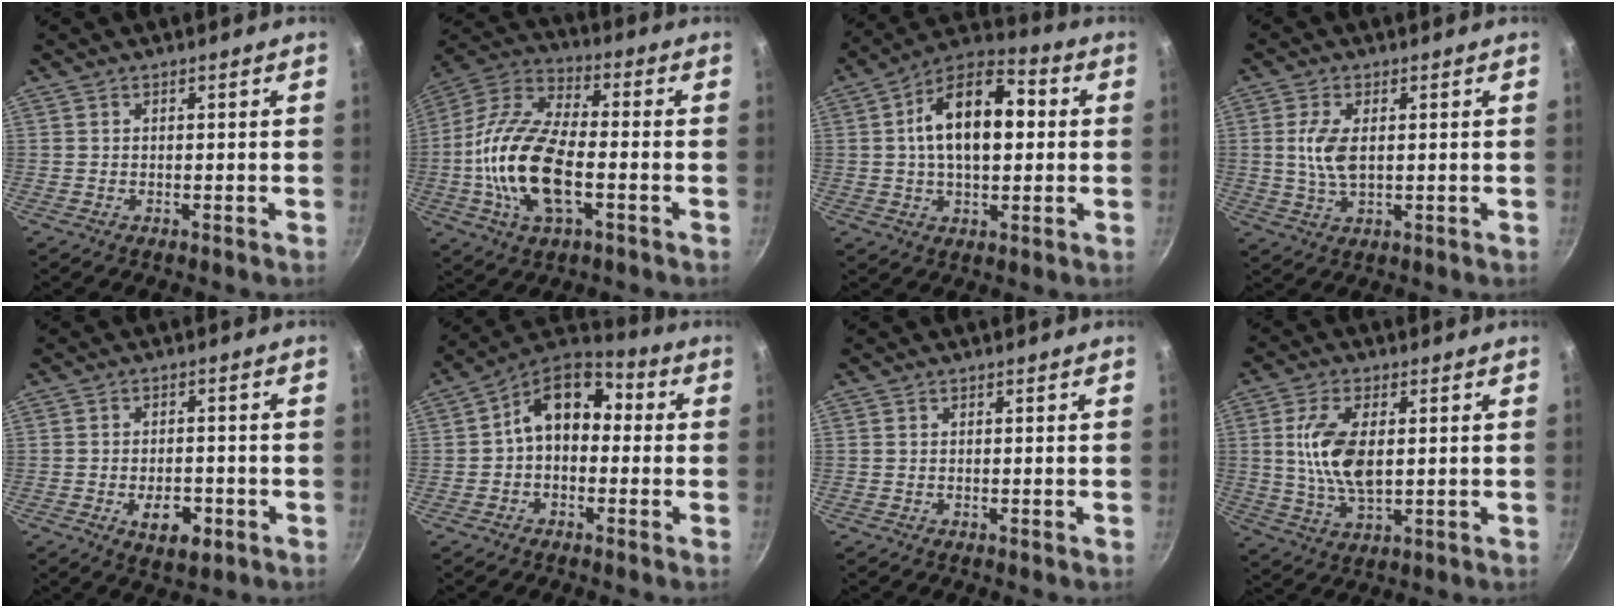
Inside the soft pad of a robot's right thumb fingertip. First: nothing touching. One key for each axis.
{"total": 19.3, "fx": -3.5, "fy": 9.1, "fz": 16.7, "tx": -0.338, "ty": 0.024, "tz": -0.066}
{"total": 16.1, "fx": 2.0, "fy": 8.9, "fz": 13.3, "tx": -0.202, "ty": 0.027, "tz": 0.023}
{"total": 6.0, "fx": 0.7, "fy": 3.0, "fz": 5.2, "tx": -0.117, "ty": -0.004, "tz": 0.014}
{"total": 6.5, "fx": -2.4, "fy": 3.5, "fz": 4.9, "tx": -0.063, "ty": 0.007, "tz": -0.031}
{"total": 12.1, "fx": 0.4, "fy": 8.2, "fz": 8.9, "tx": -0.103, "ty": 0.042, "tz": -0.012}
{"total": 0.0}
{"total": 11.0, "fx": 1.3, "fy": 5.4, "fz": 9.6, "tx": -0.195, "ty": -0.010, "tz": 0.029}